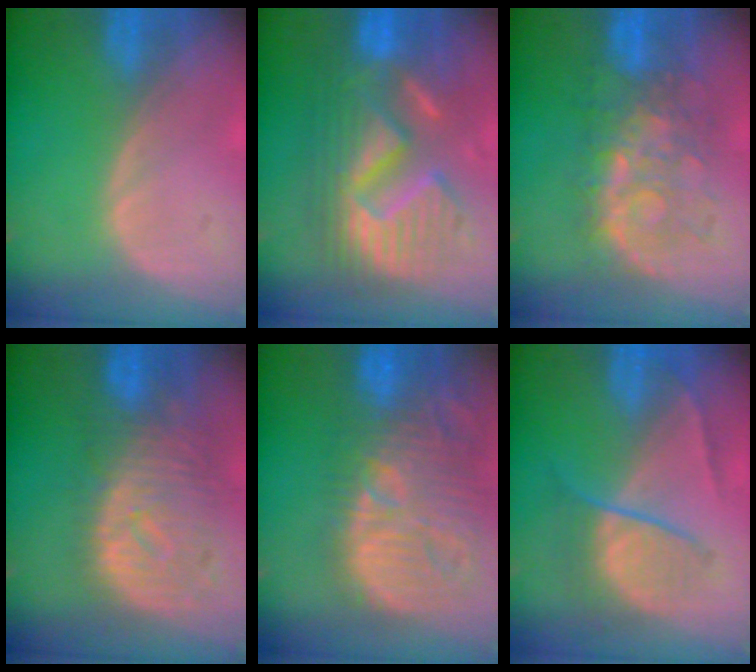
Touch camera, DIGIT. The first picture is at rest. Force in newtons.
{"total": 13.2, "press": 13.1, "slide": 1.3}
{"total": 8.6, "press": 8.3, "slide": 2.1}
{"total": 10.8, "press": 9.7, "slide": 4.8}
{"total": 15.3, "press": 13.2, "slide": 7.6}
{"total": 6.6, "press": 6.2, "slide": 2.4}